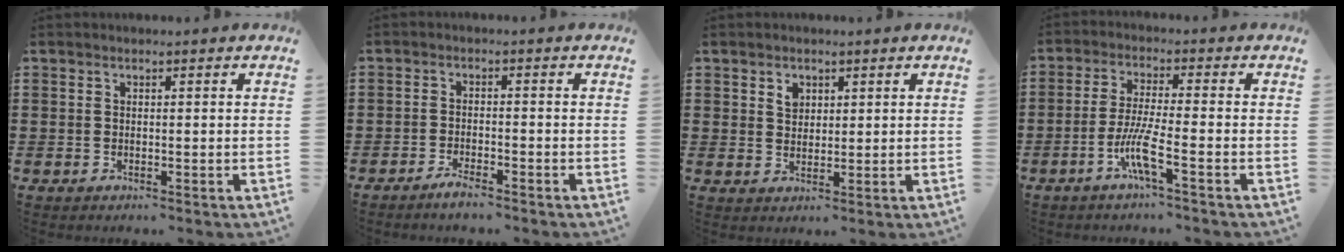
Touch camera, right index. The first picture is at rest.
{"total": 2.1, "force": [-2.0, 0.1, 0.8], "torque": [-0.017, 0.003, -0.037]}
{"total": 2.3, "force": [1.4, 1.6, 0.8], "torque": [-0.014, 0.002, 0.024]}
{"total": 6.5, "force": [-3.0, 0.4, 5.7], "torque": [-0.122, -0.013, -0.062]}